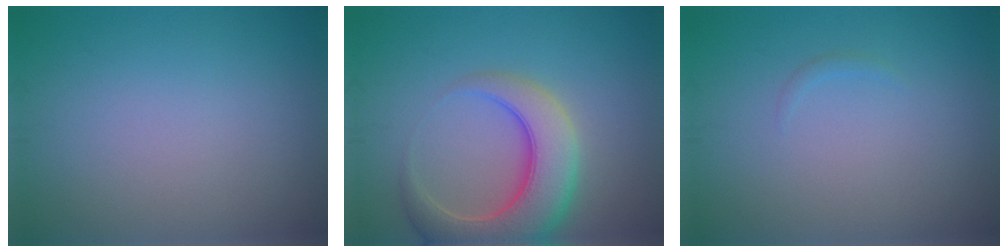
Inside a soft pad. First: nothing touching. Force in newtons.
{"total": 7.7, "press": 7.7, "slide": 0.7}
{"total": 0.5, "press": 0.5, "slide": 0.1}